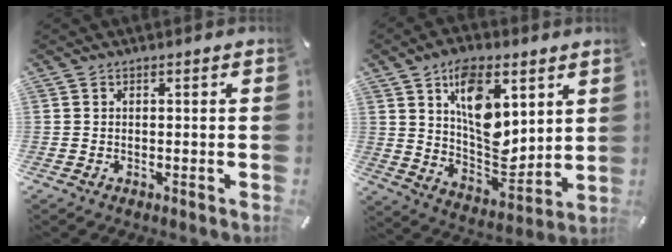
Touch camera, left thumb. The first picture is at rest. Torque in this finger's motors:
{"motor_torque": [2.28, 2.73, 1.44, -1.33, 0.67]}